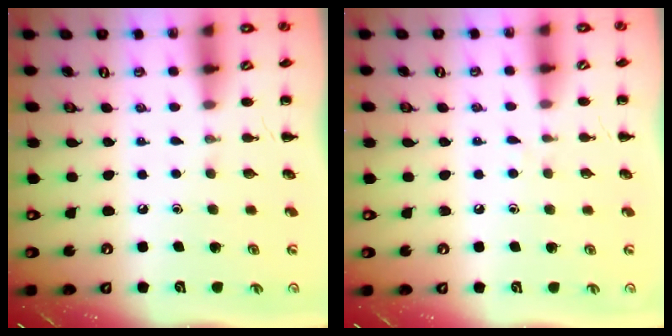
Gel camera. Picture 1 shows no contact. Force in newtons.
{"total": 2.9, "press": 2.7, "slide": 1.0}